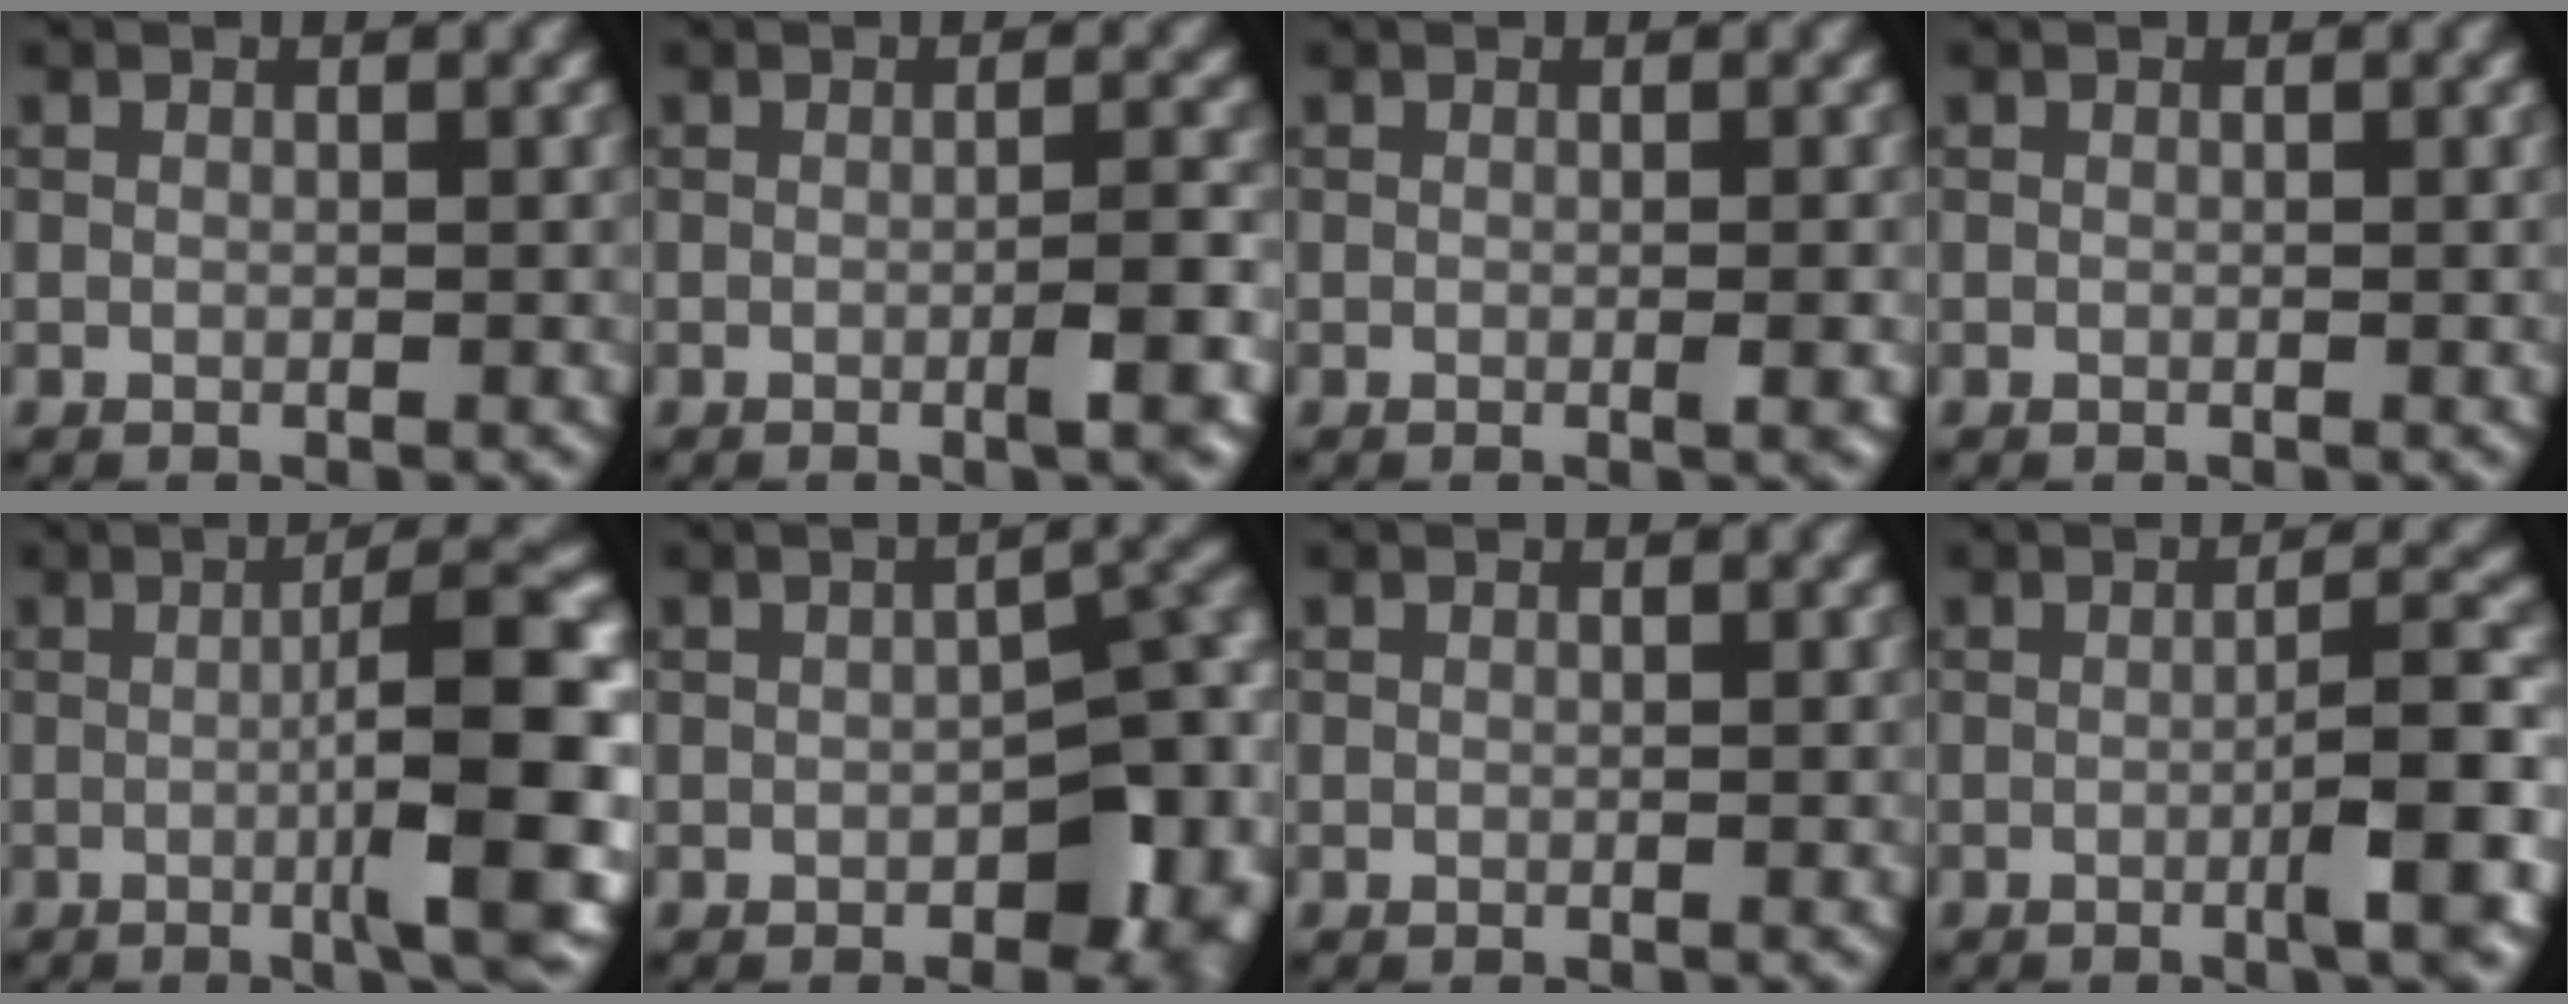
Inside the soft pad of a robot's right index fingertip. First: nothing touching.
{"total": 2.9, "force": [-0.9, 0.4, 2.7], "torque": [-0.038, 0.006, -0.020]}
{"total": 0.9, "force": [-0.2, 0.0, 0.9], "torque": [-0.013, 0.000, -0.003]}
{"total": 0.0}
{"total": 9.9, "force": [-1.0, 1.5, 9.7], "torque": [-0.120, 0.009, -0.020]}
{"total": 6.5, "force": [-2.1, 3.2, 5.3], "torque": [-0.056, 0.004, -0.028]}
{"total": 0.0}
{"total": 5.0, "force": [-1.4, 0.6, 4.8], "torque": [-0.065, 0.012, -0.030]}